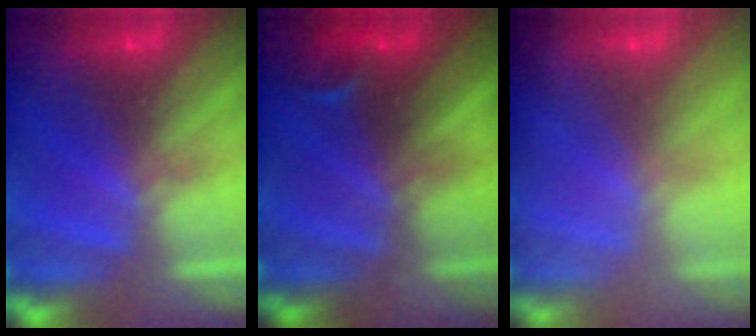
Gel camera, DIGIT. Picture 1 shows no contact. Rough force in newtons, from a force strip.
{"total": 2.9}
{"total": 1.3}